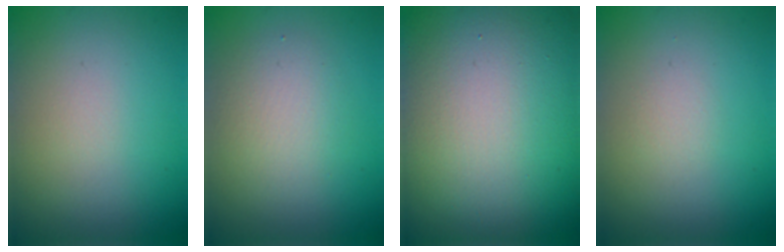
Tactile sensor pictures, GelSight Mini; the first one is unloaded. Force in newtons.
{"total": 2.9, "press": 2.9, "slide": 0.1}
{"total": 25.1, "press": 25.1, "slide": 1.4}
{"total": 0.7, "press": 0.7, "slide": 0.1}